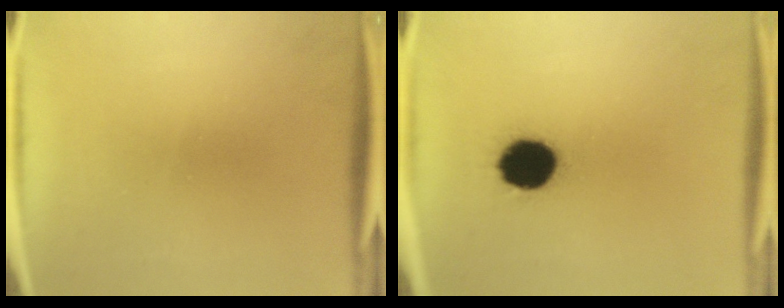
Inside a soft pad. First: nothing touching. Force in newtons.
{"total": 11.7}